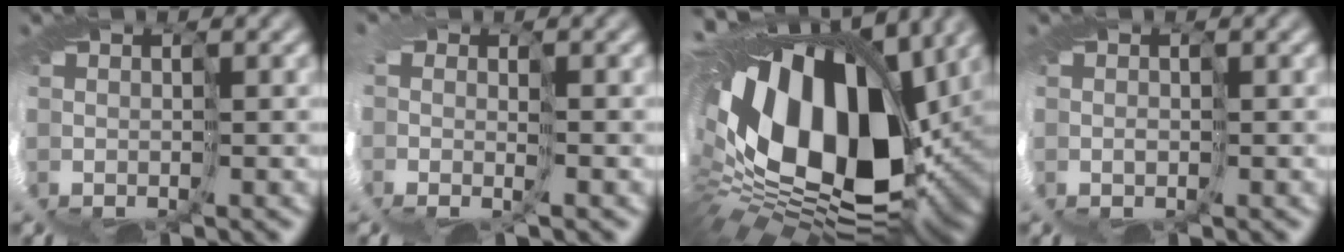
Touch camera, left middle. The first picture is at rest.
{"total": 2.7, "force": [-0.6, 1.6, 2.1], "torque": [-0.050, -0.006, -0.010]}
{"total": 16.3, "force": [3.3, 10.4, 12.1], "torque": [-0.232, -0.014, 0.064]}
{"total": 0.6, "force": [-0.3, -0.4, -0.3], "torque": [0.005, -0.001, 0.000]}